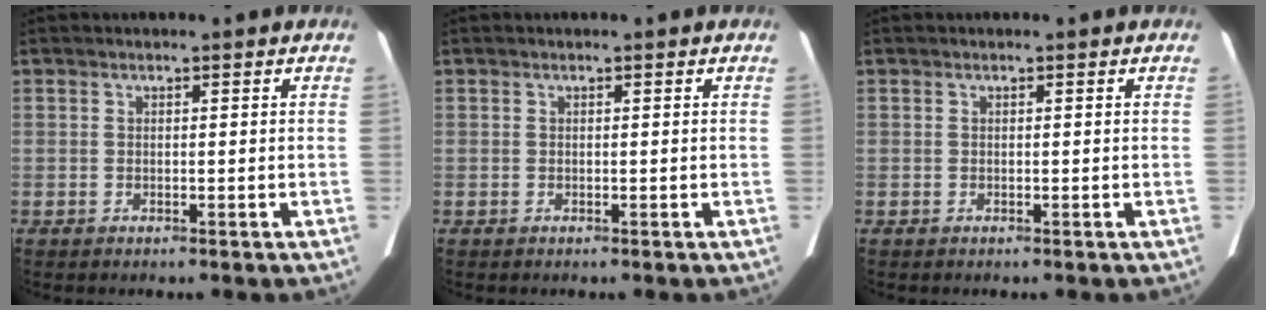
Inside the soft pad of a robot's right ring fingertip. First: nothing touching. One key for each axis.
{"total": 0.0}
{"total": 0.0}